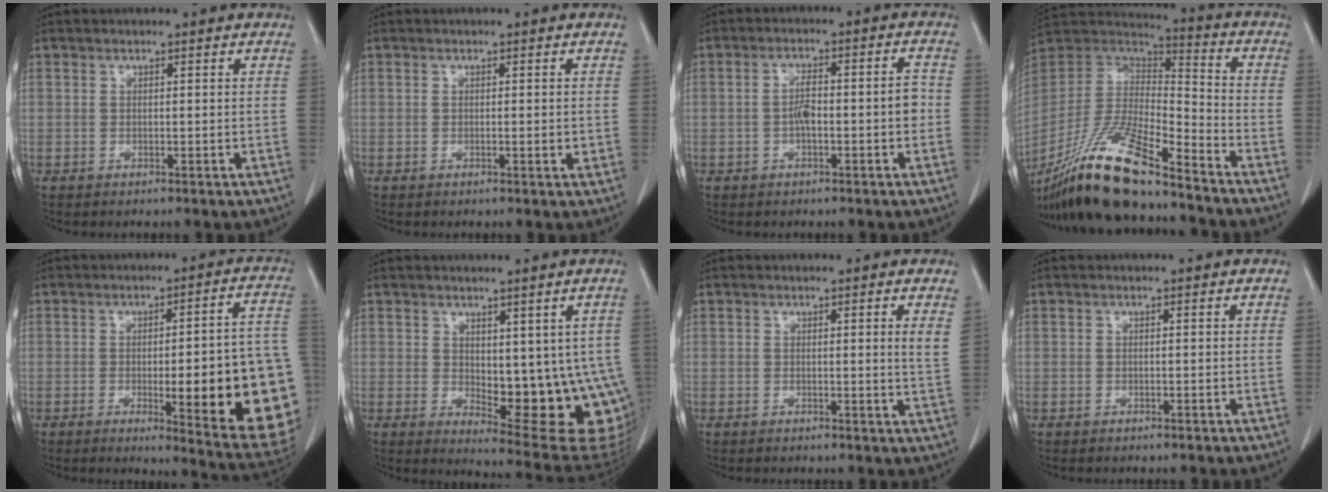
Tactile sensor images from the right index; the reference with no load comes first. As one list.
[{"total": 1.1, "force": [-0.1, 0.2, 1.1], "torque": [-0.016, -0.002, 0.001]}, {"total": 5.9, "force": [-1.2, 1.3, 5.6], "torque": [-0.099, 0.023, -0.016]}, {"total": 21.3, "force": [-16.3, 3.2, 13.2], "torque": [-0.287, -0.030, -0.305]}, {"total": 20.6, "force": [-4.0, 2.9, 20.0], "torque": [-0.173, 0.009, -0.033]}, {"total": 15.0, "force": [-0.3, 6.2, 13.6], "torque": [-0.135, -0.011, 0.017]}, {"total": 2.3, "force": [0.9, -0.4, 2.1], "torque": [-0.028, -0.006, 0.009]}, {"total": 0.0}]